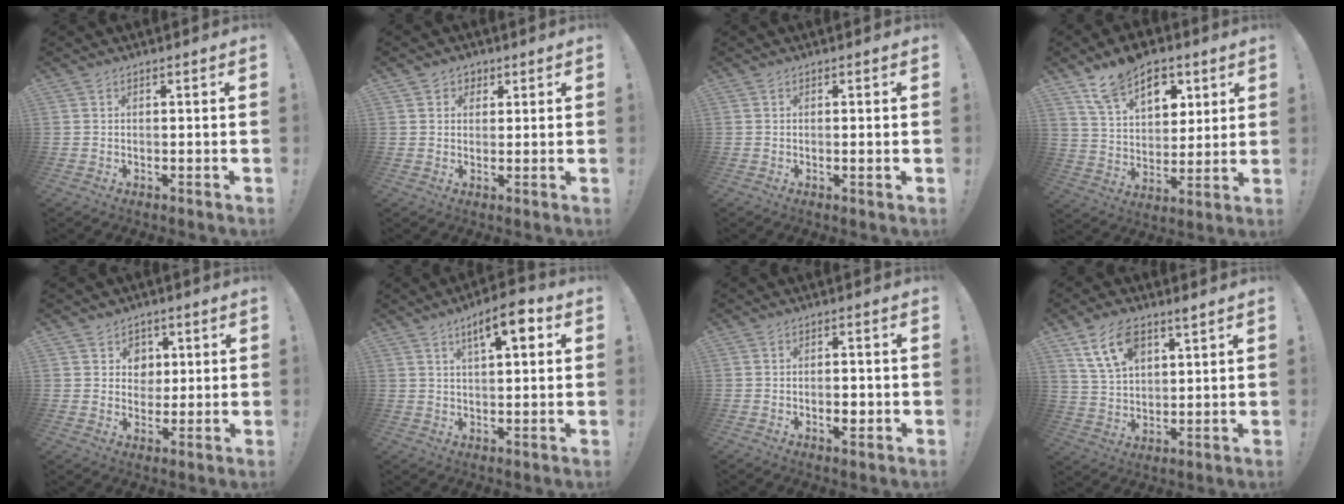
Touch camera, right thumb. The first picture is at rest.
{"total": 3.2, "force": [1.3, 2.9, 0.7], "torque": [0.003, -0.007, 0.021]}
{"total": 1.1, "force": [-0.1, -0.3, 1.0], "torque": [-0.015, -0.001, -0.003]}
{"total": 15.5, "force": [9.7, 9.5, 7.6], "torque": [-0.114, -0.061, 0.179]}
{"total": 6.5, "force": [1.9, 6.2, 0.5], "torque": [-0.004, -0.019, 0.039]}
{"total": 8.8, "force": [4.3, 2.6, 7.3], "torque": [-0.104, -0.019, 0.066]}
{"total": 3.4, "force": [-1.2, 1.8, 2.7], "torque": [-0.033, 0.006, -0.020]}
{"total": 10.3, "force": [6.2, 5.5, 6.0], "torque": [-0.107, -0.021, 0.118]}